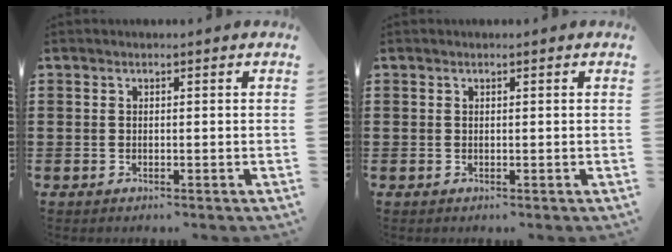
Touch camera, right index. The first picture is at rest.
{"total": 0.0}